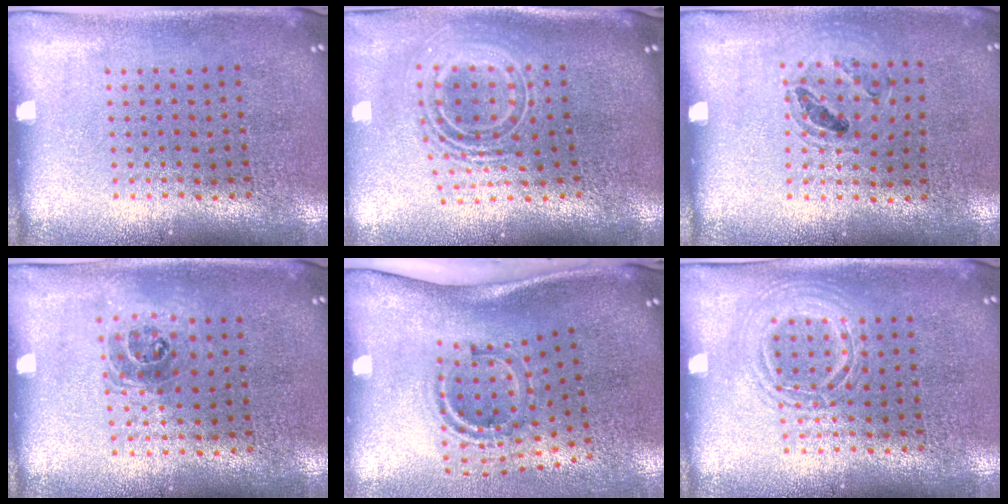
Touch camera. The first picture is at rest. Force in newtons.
{"total": 2.5, "press": 1.7, "slide": 1.8}
{"total": 0.9, "press": 0.9, "slide": 0.1}
{"total": 1.0, "press": 0.9, "slide": 0.4}
{"total": 1.7, "press": 1.1, "slide": 1.3}
{"total": 1.1, "press": 1.1, "slide": 0.1}